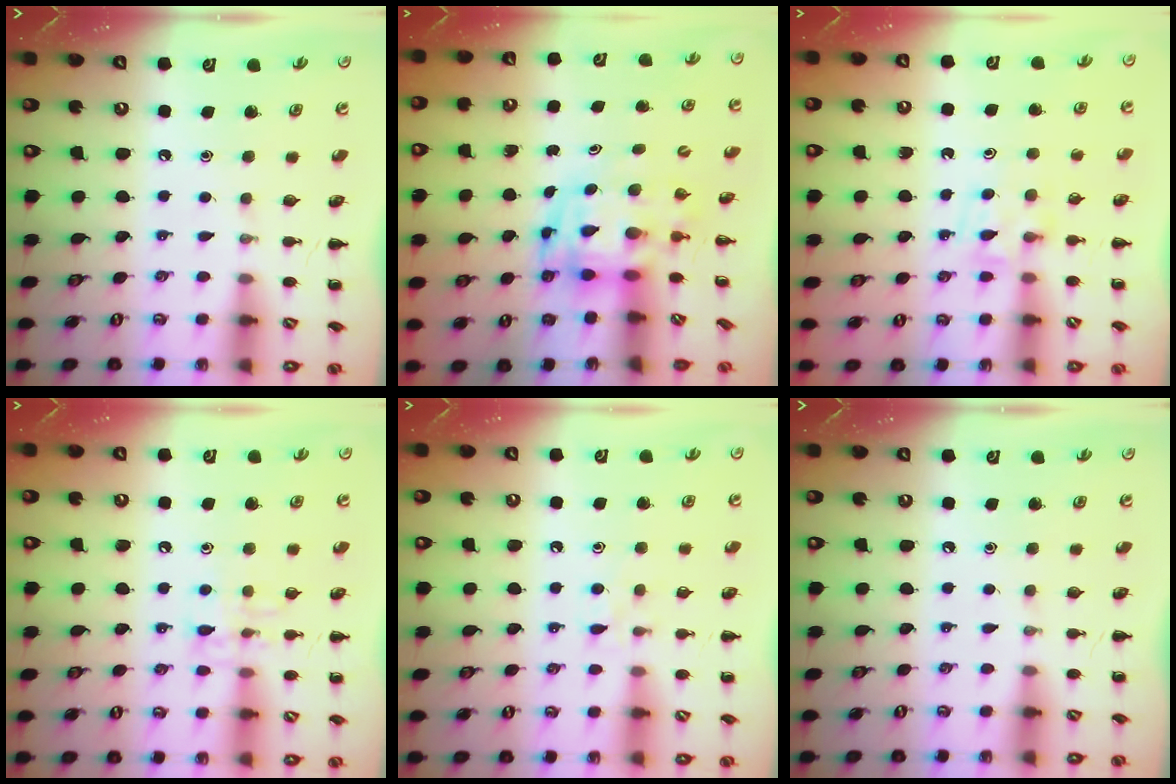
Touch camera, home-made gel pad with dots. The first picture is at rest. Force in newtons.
{"total": 3.6, "press": 3.5, "slide": 0.7}
{"total": 6.2, "press": 6.0, "slide": 1.4}
{"total": 7.4, "press": 7.3, "slide": 0.9}
{"total": 5.9, "press": 5.5, "slide": 2.0}
{"total": 0.0}